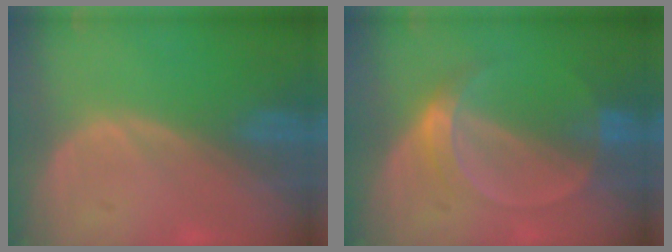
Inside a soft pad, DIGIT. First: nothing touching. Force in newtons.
{"total": 5.0, "press": 4.5, "slide": 2.1}